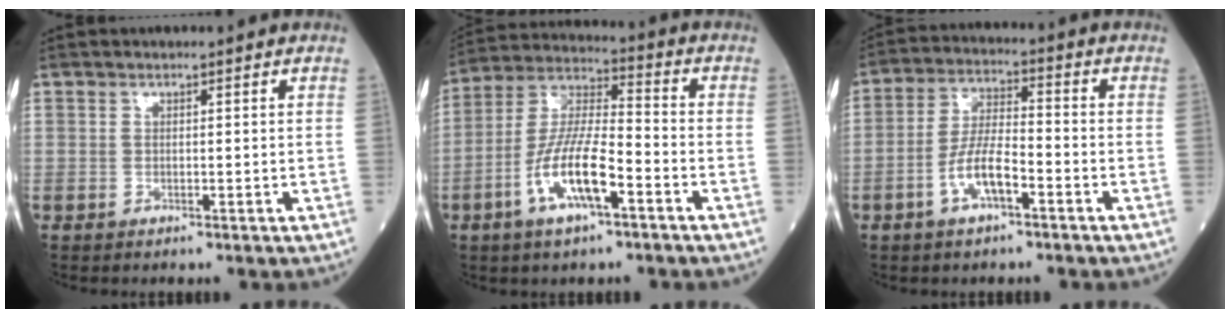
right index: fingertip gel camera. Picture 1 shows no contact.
{"total": 12.1, "force": [-4.9, 2.8, 10.6], "torque": [-0.218, 0.002, -0.094]}
{"total": 7.2, "force": [-3.1, 2.1, 6.2], "torque": [-0.125, 0.006, -0.061]}